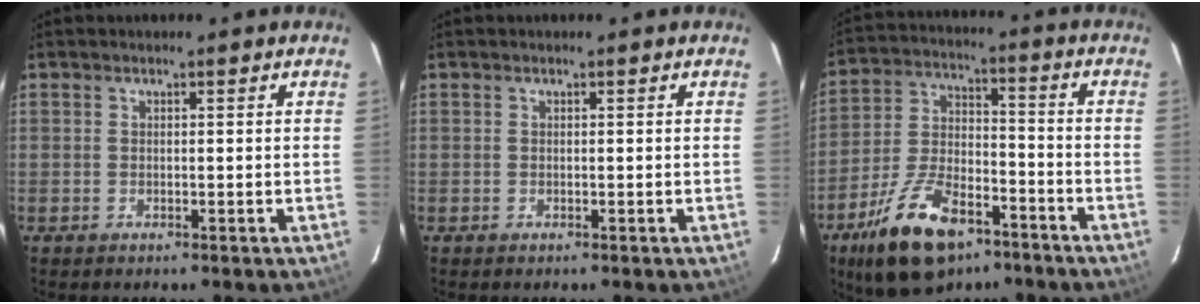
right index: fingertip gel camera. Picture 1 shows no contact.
{"total": 0.0}
{"total": 17.6, "force": [-11.1, 8.2, 10.9], "torque": [-0.222, -0.007, -0.189]}